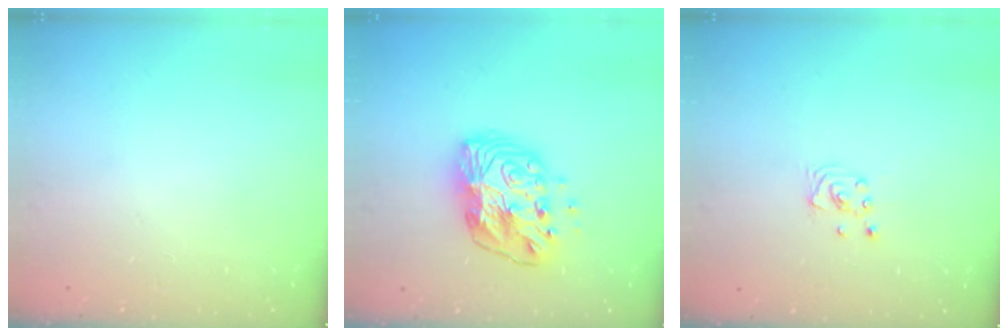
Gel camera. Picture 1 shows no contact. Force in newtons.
{"total": 14.1, "press": 14.1, "slide": 1.2}
{"total": 2.3, "press": 2.3, "slide": 0.2}